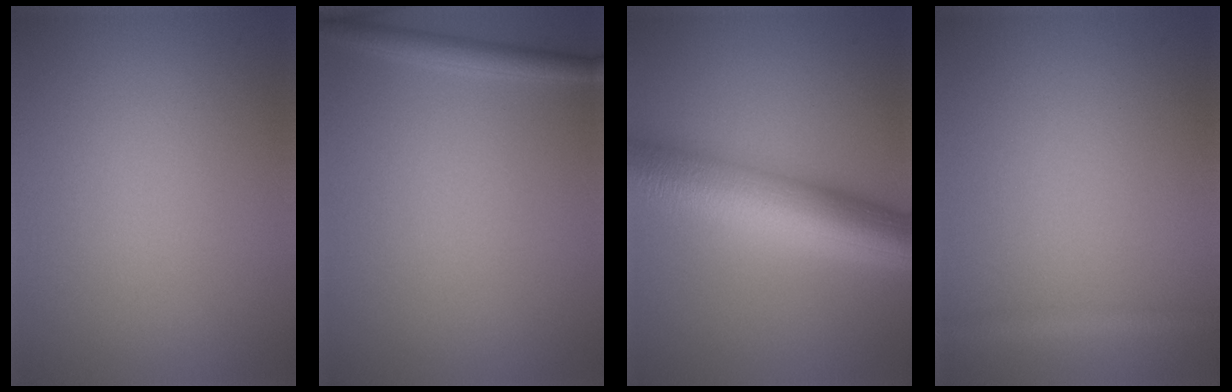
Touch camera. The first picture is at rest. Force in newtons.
{"total": 1.8, "press": 1.8, "slide": 0.1}
{"total": 10.3, "press": 10.3, "slide": 0.1}
{"total": 1.6, "press": 1.6, "slide": 0.1}